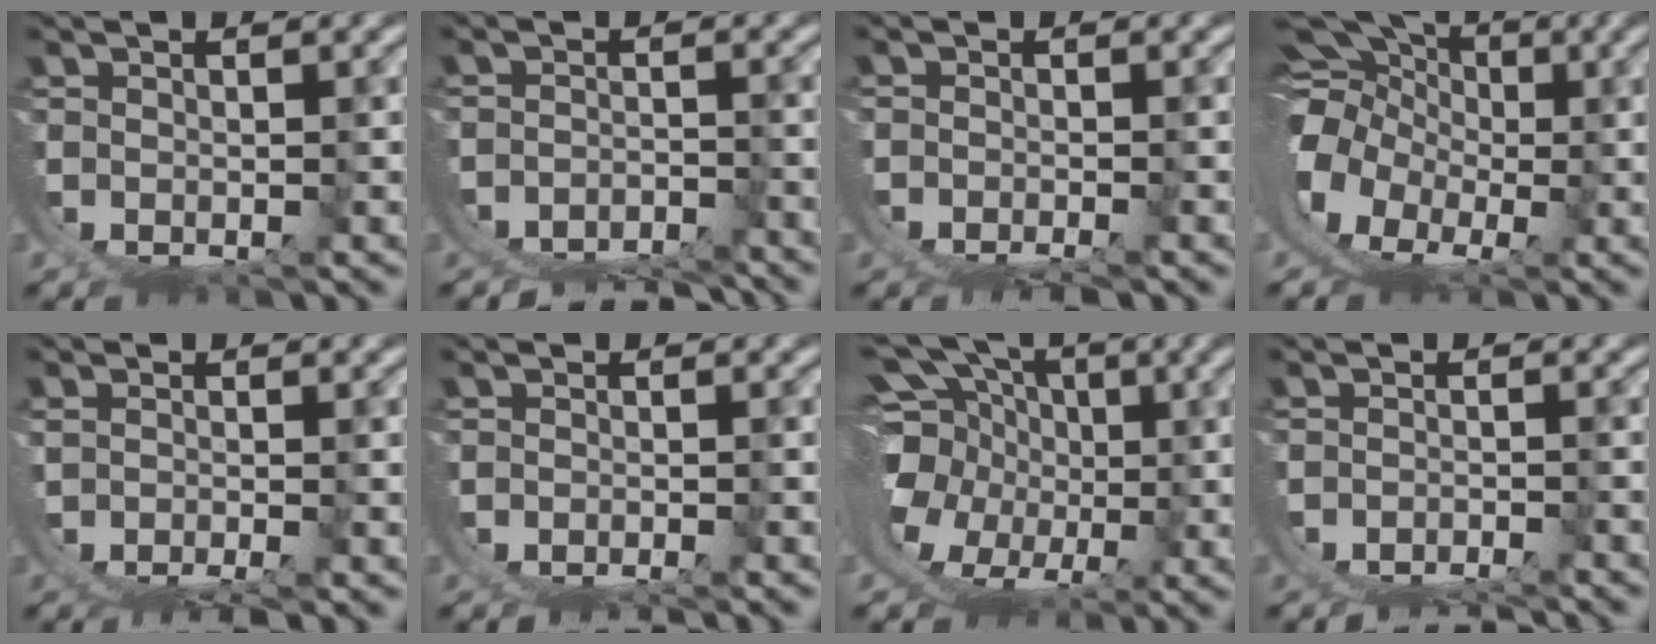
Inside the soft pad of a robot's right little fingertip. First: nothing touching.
{"total": 6.3, "force": [-6.2, 0.7, 1.3], "torque": [-0.011, -0.028, -0.092]}
{"total": 3.6, "force": [-3.0, 1.5, 1.2], "torque": [-0.017, -0.021, -0.047]}
{"total": 15.6, "force": [0.4, 13.4, 7.8], "torque": [-0.162, -0.024, -0.011]}
{"total": 4.0, "force": [-3.1, 1.8, 1.8], "torque": [-0.030, -0.020, -0.045]}
{"total": 3.5, "force": [-3.2, 0.9, 1.1], "torque": [-0.015, -0.015, -0.047]}
{"total": 13.7, "force": [1.6, 10.7, 8.3], "torque": [-0.141, -0.022, 0.015]}
{"total": 4.7, "force": [-4.5, 0.5, 1.1], "torque": [-0.011, -0.021, -0.067]}